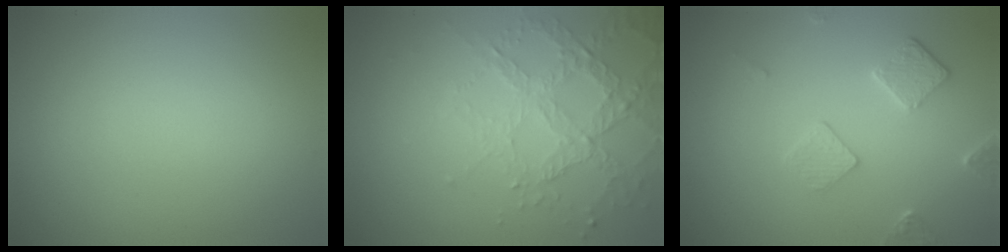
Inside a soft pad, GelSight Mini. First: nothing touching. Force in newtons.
{"total": 4.2, "press": 3.2, "slide": 2.8}
{"total": 2.3, "press": 1.6, "slide": 1.6}